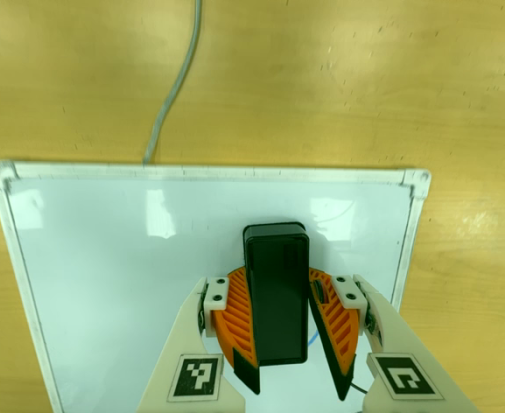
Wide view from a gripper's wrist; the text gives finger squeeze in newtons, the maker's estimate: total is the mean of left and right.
{"total": 12.7, "left": 14.4, "right": 11.0}